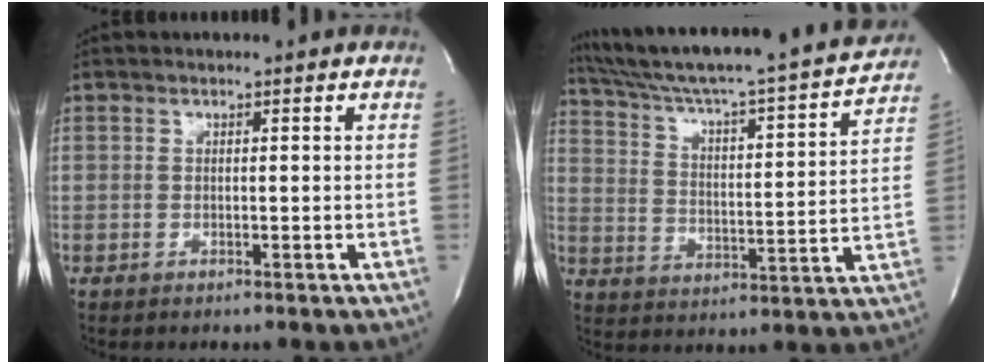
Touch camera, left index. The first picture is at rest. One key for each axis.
{"total": 23.3, "fx": 21.3, "fy": 0.8, "fz": 9.5, "tx": -0.161, "ty": -0.038, "tz": 0.301}